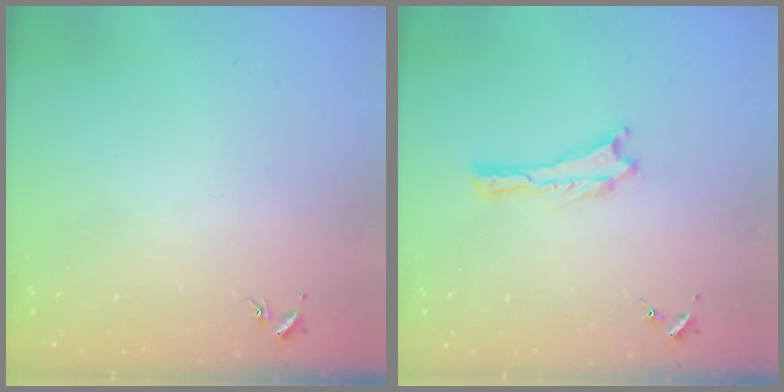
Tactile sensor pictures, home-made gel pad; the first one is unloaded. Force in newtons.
{"total": 0.0}